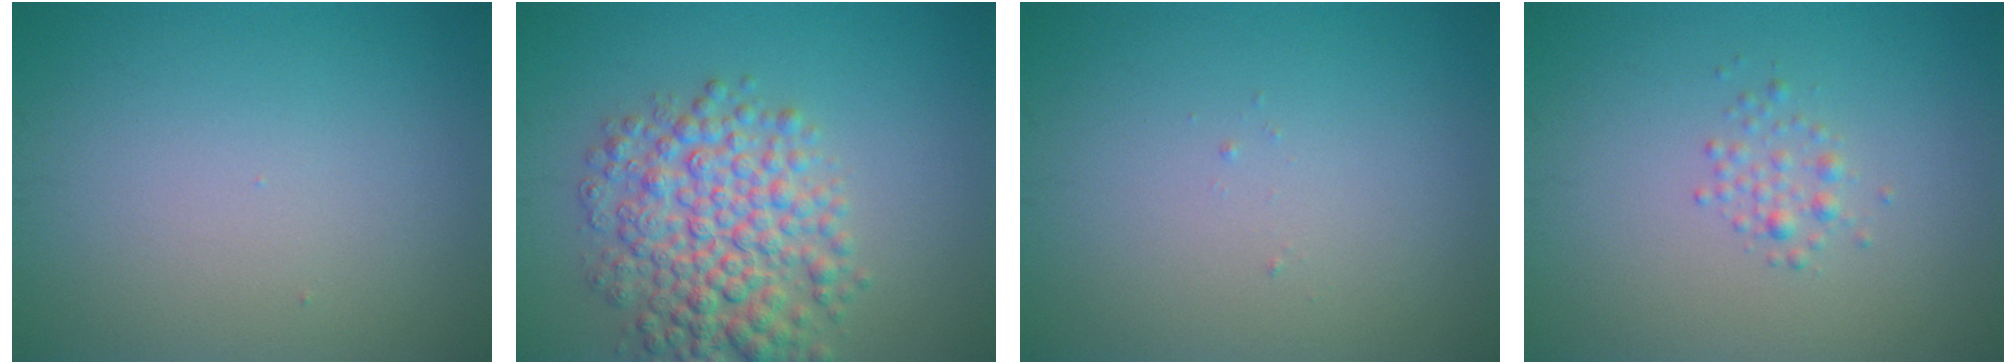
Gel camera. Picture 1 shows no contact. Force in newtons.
{"total": 6.8, "press": 6.8, "slide": 0.1}
{"total": 0.0}
{"total": 1.2, "press": 1.2, "slide": 0.1}